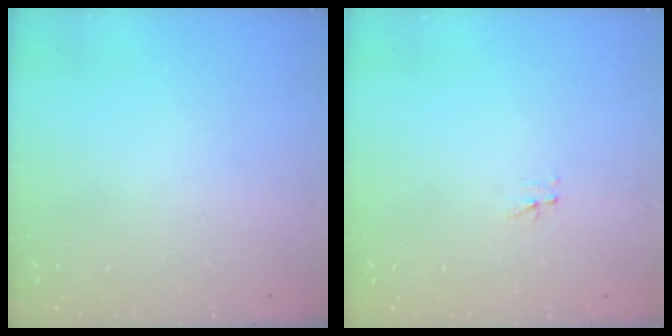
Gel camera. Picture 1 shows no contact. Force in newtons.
{"total": 3.0, "press": 3.0, "slide": 0.3}